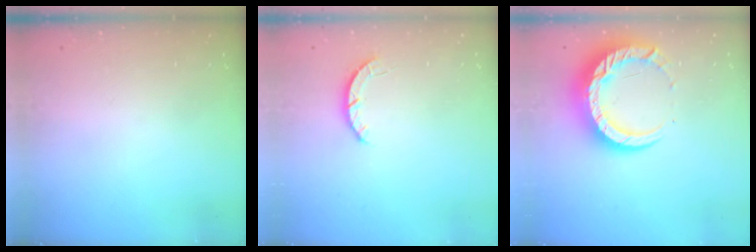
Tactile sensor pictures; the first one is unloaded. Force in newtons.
{"total": 2.8, "press": 2.8, "slide": 0.4}
{"total": 13.5, "press": 13.4, "slide": 1.5}